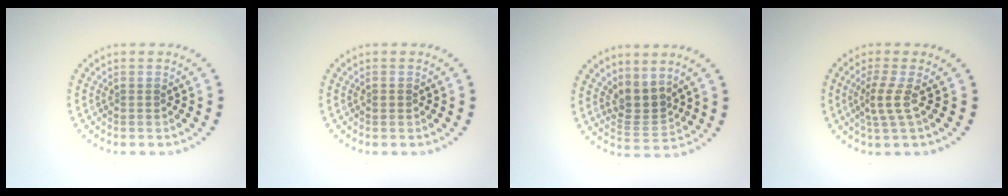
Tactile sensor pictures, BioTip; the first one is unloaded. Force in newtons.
{"total": 0.6, "press": 0.6, "slide": 0.1}
{"total": 2.8, "press": 2.1, "slide": 1.8}
{"total": 2.3, "press": 1.5, "slide": 1.7}